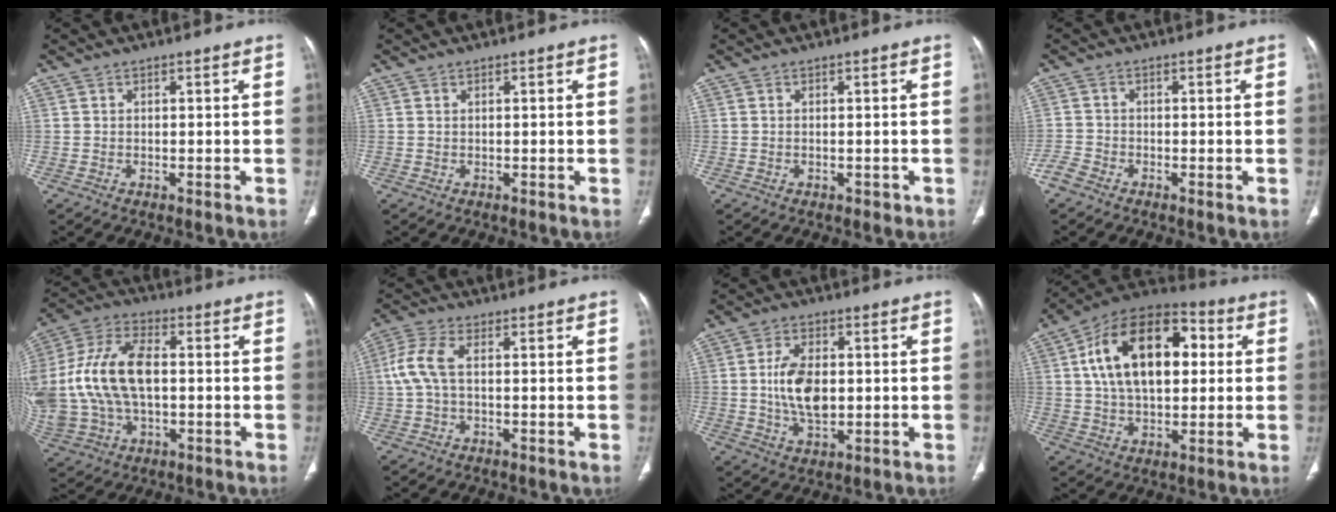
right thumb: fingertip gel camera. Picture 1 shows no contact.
{"total": 0.0}
{"total": 0.8, "force": [-0.3, 0.5, 0.5], "torque": [-0.009, 0.005, 0.000]}
{"total": 2.4, "force": [-1.9, 1.0, 1.0], "torque": [-0.021, -0.001, -0.044]}
{"total": 21.1, "force": [0.4, 12.9, 16.7], "torque": [-0.376, 0.020, 0.014]}
{"total": 6.3, "force": [0.4, 2.9, 5.5], "torque": [-0.143, 0.014, 0.005]}
{"total": 9.4, "force": [0.2, 5.5, 7.6], "torque": [-0.134, -0.001, 0.007]}
{"total": 21.1, "force": [4.1, 12.4, 16.6], "torque": [-0.252, 0.022, 0.060]}